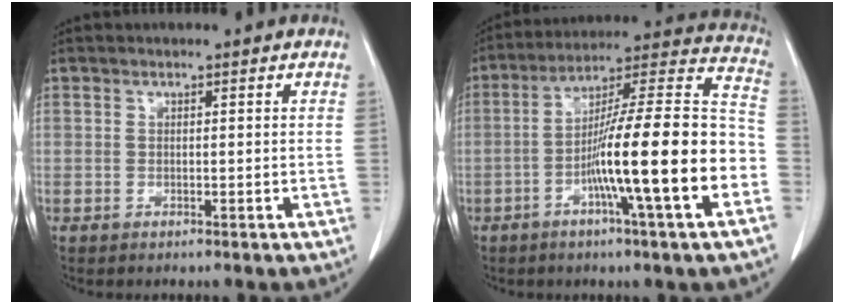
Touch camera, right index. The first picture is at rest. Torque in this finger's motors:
{"motor_torque": [2.14, 0.00, 1.00, 0.21]}